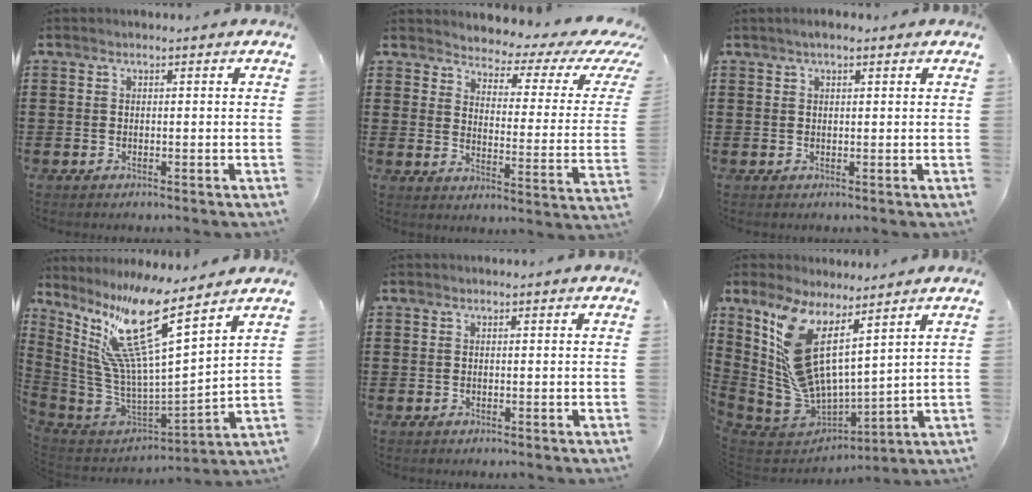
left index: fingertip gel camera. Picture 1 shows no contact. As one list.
[{"total": 3.2, "force": [2.5, 1.1, 1.6], "torque": [-0.040, -0.026, 0.035]}, {"total": 1.4, "force": [1.0, 0.4, 0.9], "torque": [-0.019, 0.004, 0.017]}, {"total": 14.9, "force": [9.5, 0.9, 11.4], "torque": [-0.250, -0.087, 0.150]}, {"total": 0.0}, {"total": 11.9, "force": [4.8, 5.3, 9.5], "torque": [-0.250, -0.062, 0.078]}]